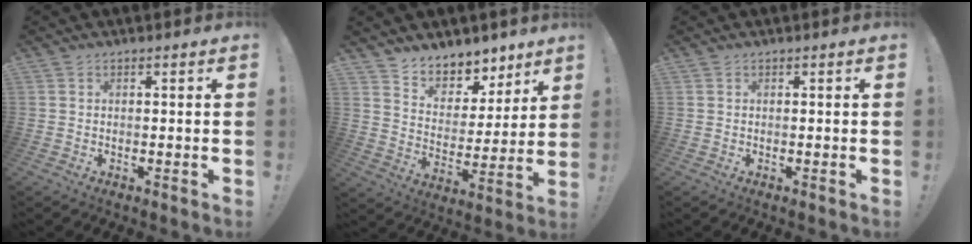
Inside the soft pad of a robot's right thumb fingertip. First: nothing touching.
{"total": 8.5, "force": [7.2, 4.4, 1.0], "torque": [-0.012, -0.076, 0.137]}
{"total": 0.0}